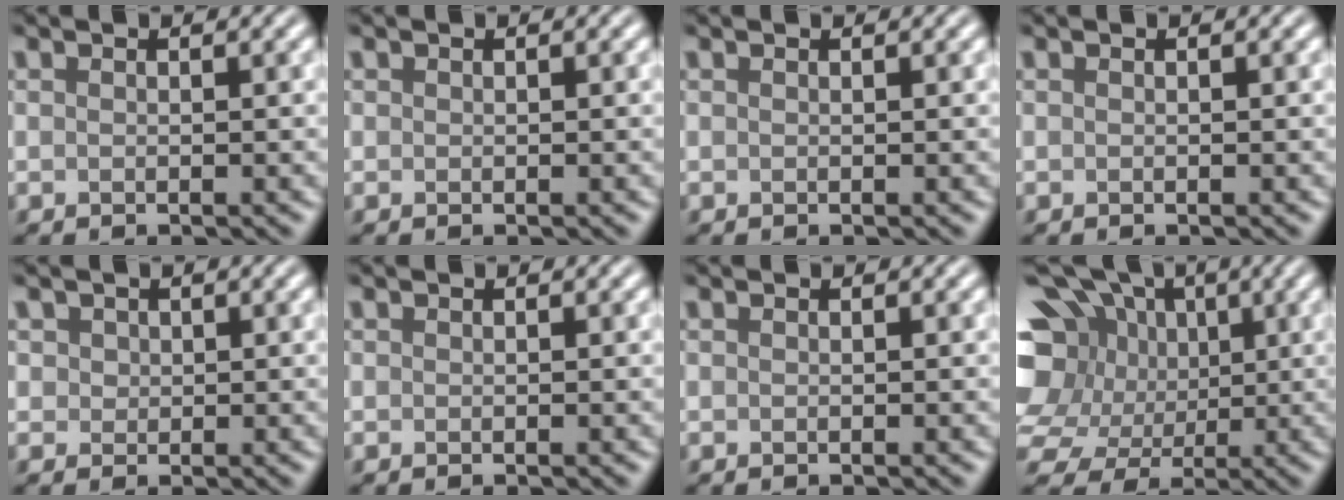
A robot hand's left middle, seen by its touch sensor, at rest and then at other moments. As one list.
[{"total": 0.0}, {"total": 0.0}, {"total": 0.0}, {"total": 2.6, "force": [1.4, 1.9, 1.2], "torque": [-0.026, 0.015, 0.020]}, {"total": 0.0}, {"total": 0.0}, {"total": 15.0, "force": [2.9, 12.1, 8.5], "torque": [-0.199, 0.022, 0.037]}]